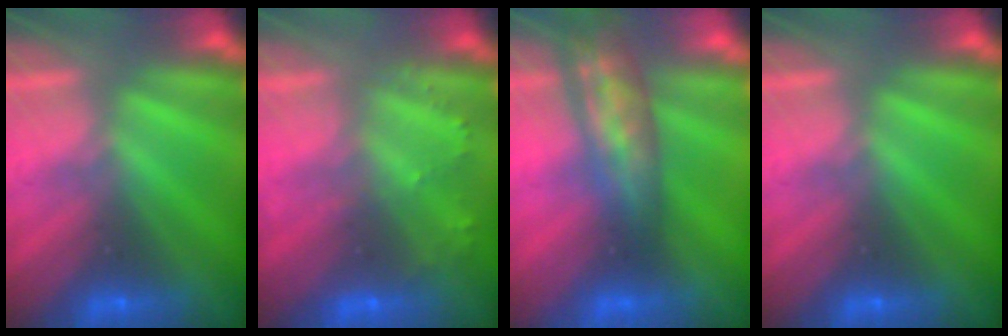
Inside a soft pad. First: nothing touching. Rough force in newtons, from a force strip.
{"total": 2.2}
{"total": 2.9}
{"total": 0.0}